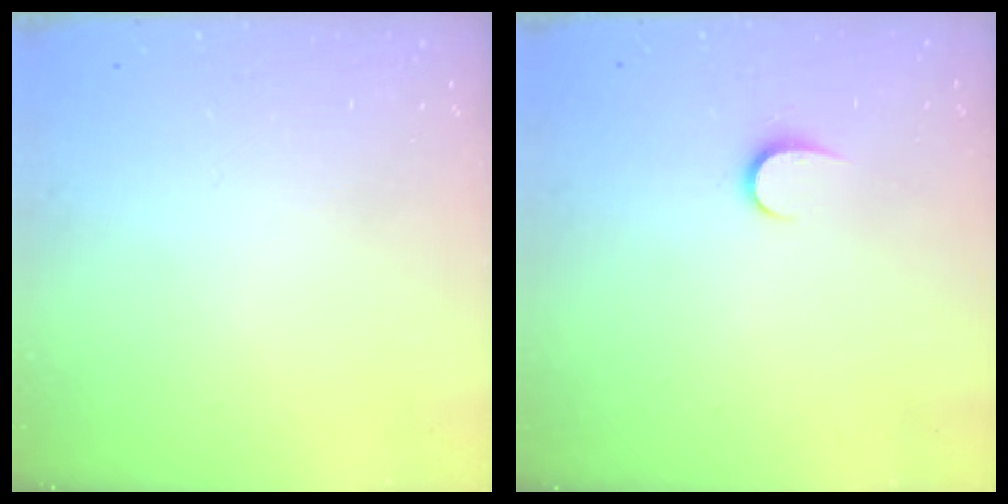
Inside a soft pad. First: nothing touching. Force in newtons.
{"total": 5.1, "press": 5.1, "slide": 0.5}